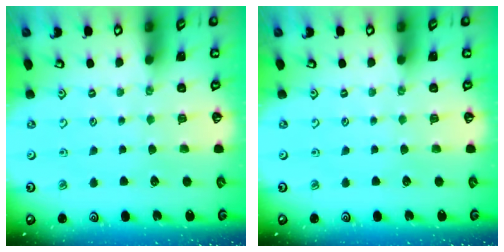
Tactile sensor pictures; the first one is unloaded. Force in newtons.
{"total": 0.0}